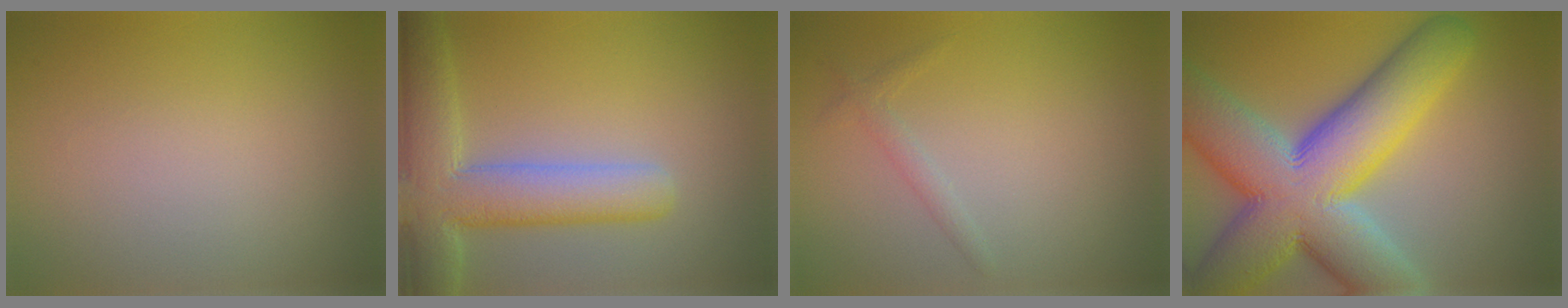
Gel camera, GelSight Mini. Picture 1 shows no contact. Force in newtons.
{"total": 7.6, "press": 7.6, "slide": 0.6}
{"total": 1.1, "press": 1.1, "slide": 0.0}
{"total": 16.0, "press": 16.0, "slide": 1.2}